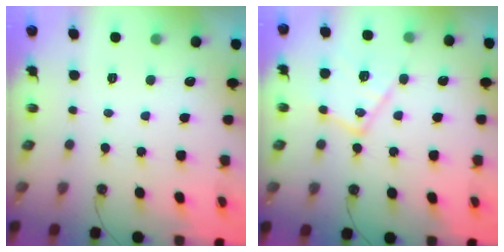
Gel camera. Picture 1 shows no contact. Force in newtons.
{"total": 15.4, "press": 15.3, "slide": 1.5}